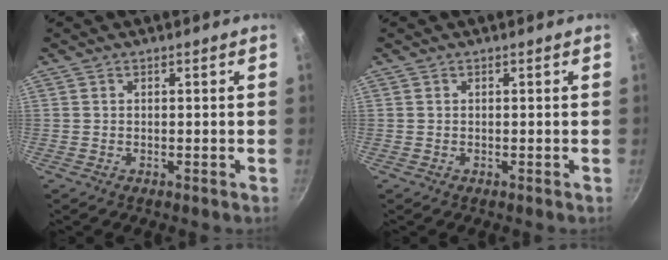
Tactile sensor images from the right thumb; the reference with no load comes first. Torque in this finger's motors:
{"motor_torque": [0.00, 0.00, 0.02, 0.15, 0.00]}